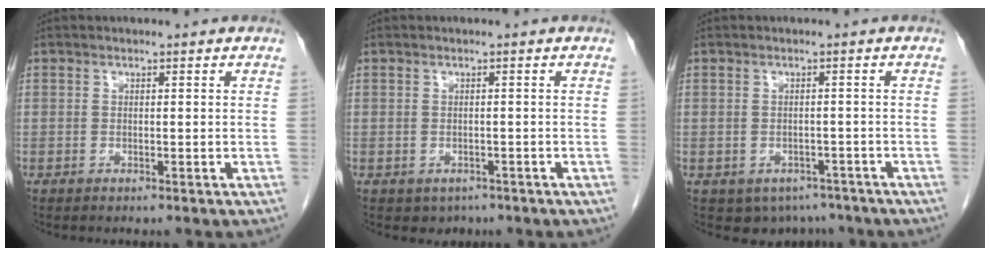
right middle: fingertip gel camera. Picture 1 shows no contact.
{"total": 2.0, "force": [-1.2, 1.6, 0.6], "torque": [-0.008, 0.002, -0.009]}
{"total": 4.9, "force": [-3.4, 3.4, 0.9], "torque": [0.000, 0.005, -0.042]}